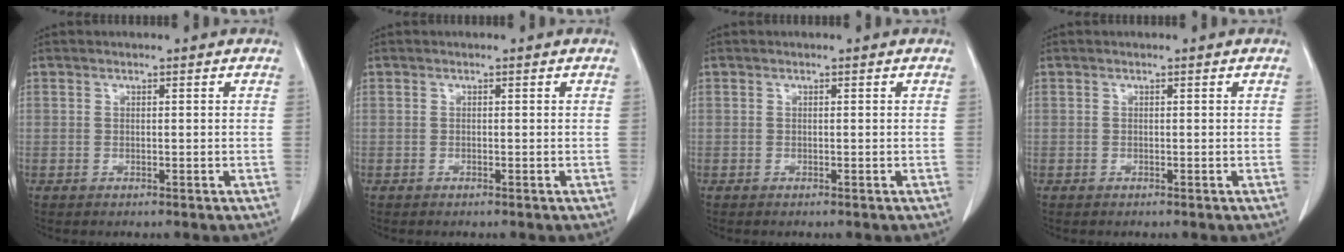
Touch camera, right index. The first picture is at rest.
{"total": 0.0}
{"total": 0.0}
{"total": 0.0}